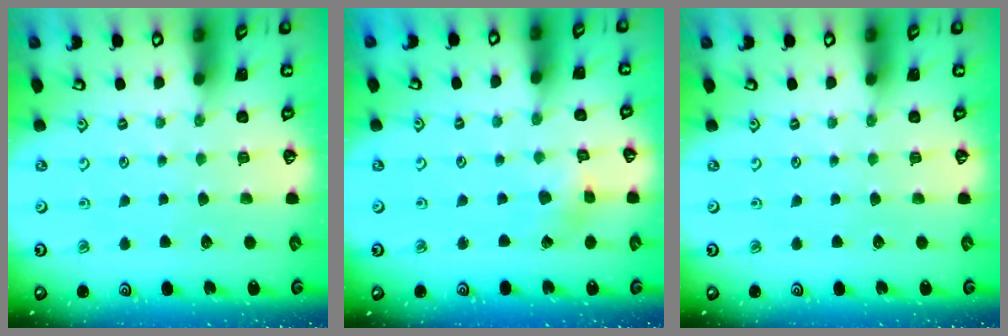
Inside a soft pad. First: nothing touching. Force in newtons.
{"total": 2.5, "press": 2.5, "slide": 0.2}
{"total": 0.0}